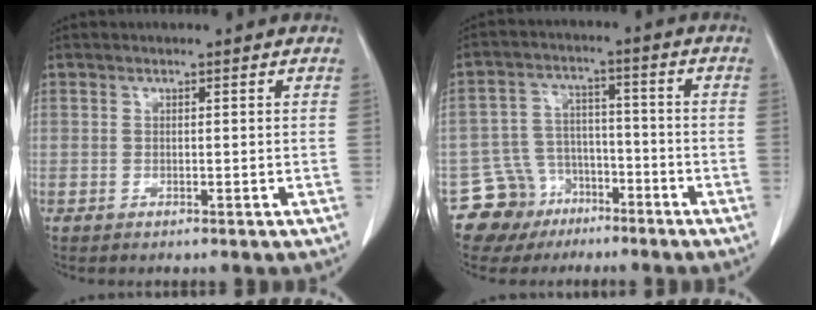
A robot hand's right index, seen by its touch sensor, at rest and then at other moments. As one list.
[{"total": 9.1, "force": [-5.7, 7.1, 0.1], "torque": [-0.004, 0.037, -0.091]}]